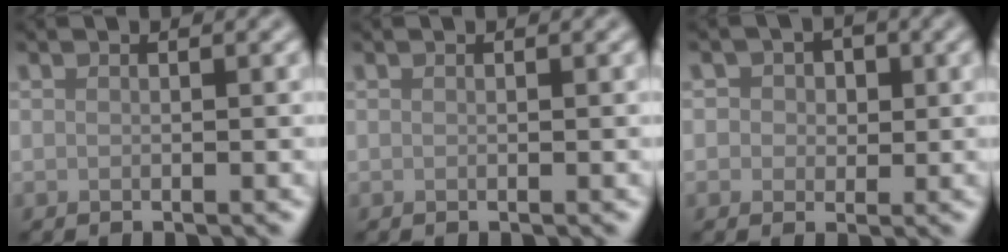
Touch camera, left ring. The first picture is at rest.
{"total": 0.0}
{"total": 3.4, "force": [1.0, 2.8, 1.6], "torque": [-0.014, 0.008, -0.007]}